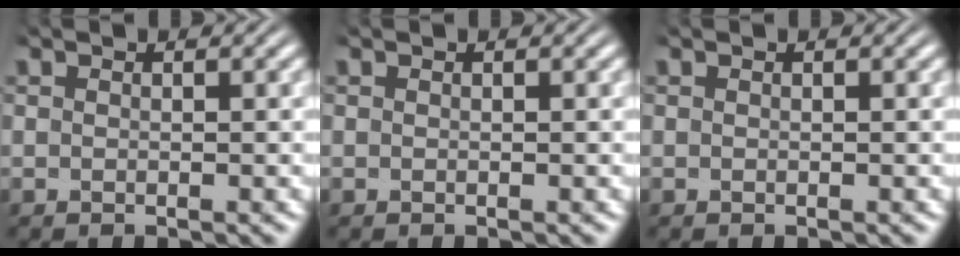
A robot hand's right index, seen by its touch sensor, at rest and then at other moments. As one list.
[{"total": 0.0}, {"total": 0.0}]